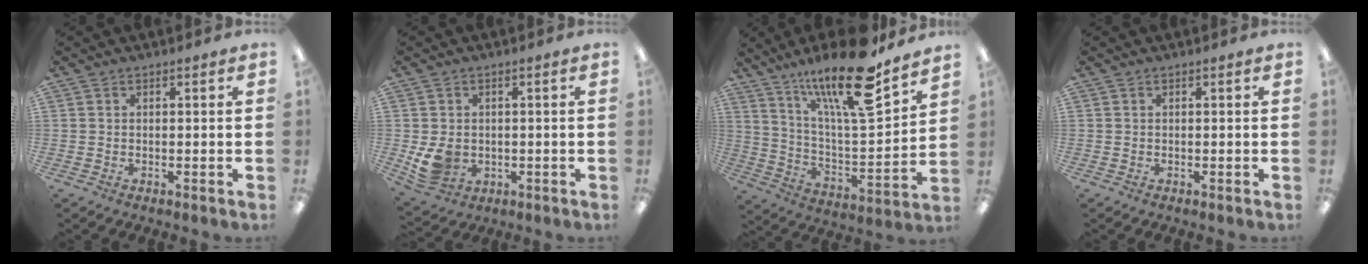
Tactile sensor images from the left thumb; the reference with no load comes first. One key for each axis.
{"total": 6.5, "fx": -0.2, "fy": 5.4, "fz": 3.6, "tx": -0.069, "ty": 0.004, "tz": 0.001}
{"total": 22.2, "fx": 15.3, "fy": 5.6, "fz": 15.0, "tx": -0.251, "ty": -0.097, "tz": 0.249}
{"total": 0.0}